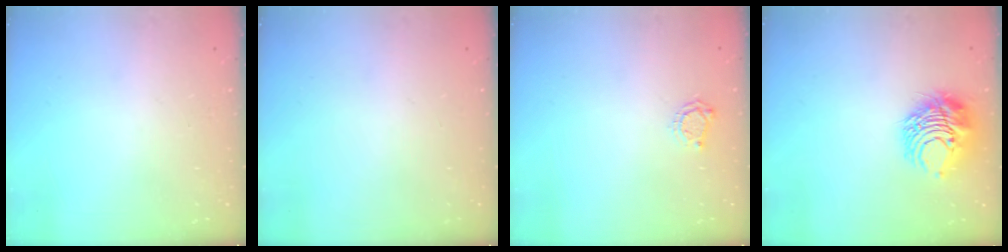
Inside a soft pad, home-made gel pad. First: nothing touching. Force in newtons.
{"total": 0.0}
{"total": 4.7, "press": 4.7, "slide": 0.5}
{"total": 10.3, "press": 10.3, "slide": 0.6}